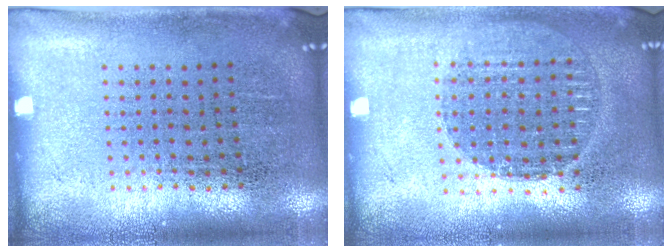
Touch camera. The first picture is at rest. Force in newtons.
{"total": 1.4, "press": 1.3, "slide": 0.6}